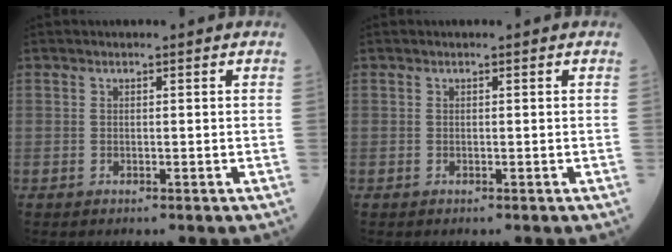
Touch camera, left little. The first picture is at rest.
{"total": 0.0}